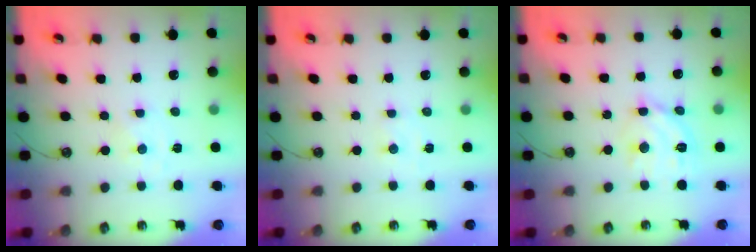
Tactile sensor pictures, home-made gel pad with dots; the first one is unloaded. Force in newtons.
{"total": 2.2, "press": 2.2, "slide": 0.4}
{"total": 12.7, "press": 12.6, "slide": 1.0}